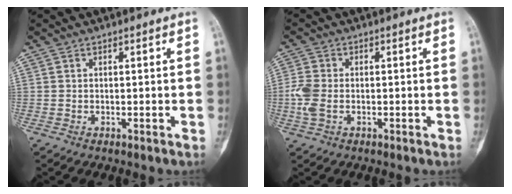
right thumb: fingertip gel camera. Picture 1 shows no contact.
{"total": 4.7, "force": [-1.1, 2.5, 3.8], "torque": [-0.108, 0.006, -0.026]}